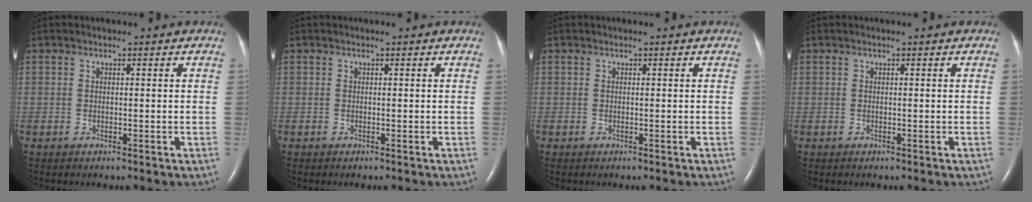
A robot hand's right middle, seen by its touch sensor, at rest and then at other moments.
{"total": 0.0}
{"total": 0.0}
{"total": 0.0}